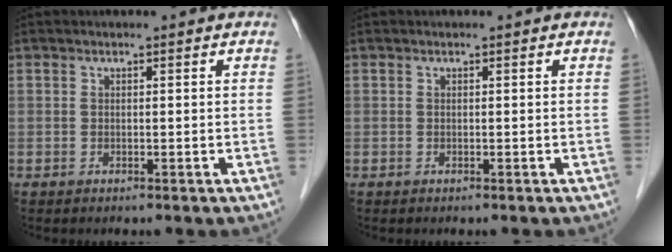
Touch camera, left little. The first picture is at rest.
{"total": 0.0}